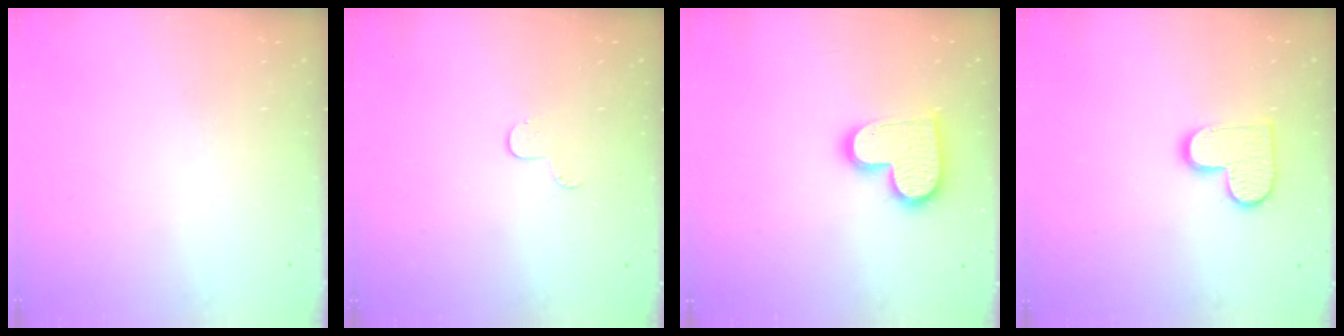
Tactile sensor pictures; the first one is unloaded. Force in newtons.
{"total": 3.5, "press": 3.5, "slide": 0.4}
{"total": 14.3, "press": 14.3, "slide": 1.1}
{"total": 10.5, "press": 10.5, "slide": 0.5}